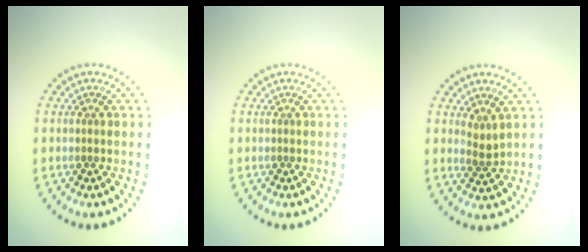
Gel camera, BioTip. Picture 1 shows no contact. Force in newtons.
{"total": 0.0}
{"total": 1.3, "press": 1.0, "slide": 0.8}